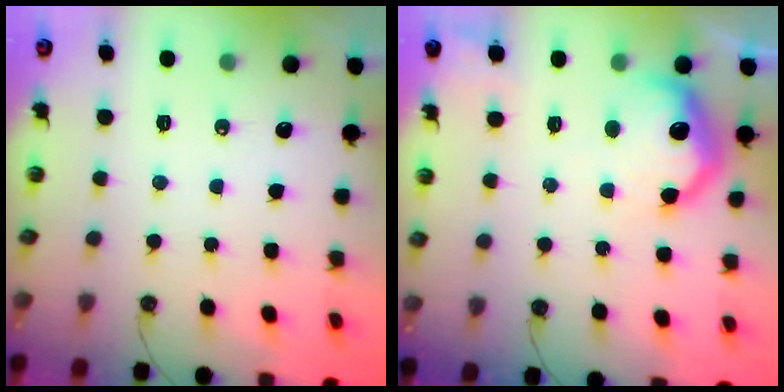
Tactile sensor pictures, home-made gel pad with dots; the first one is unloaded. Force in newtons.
{"total": 12.4, "press": 12.4, "slide": 1.0}